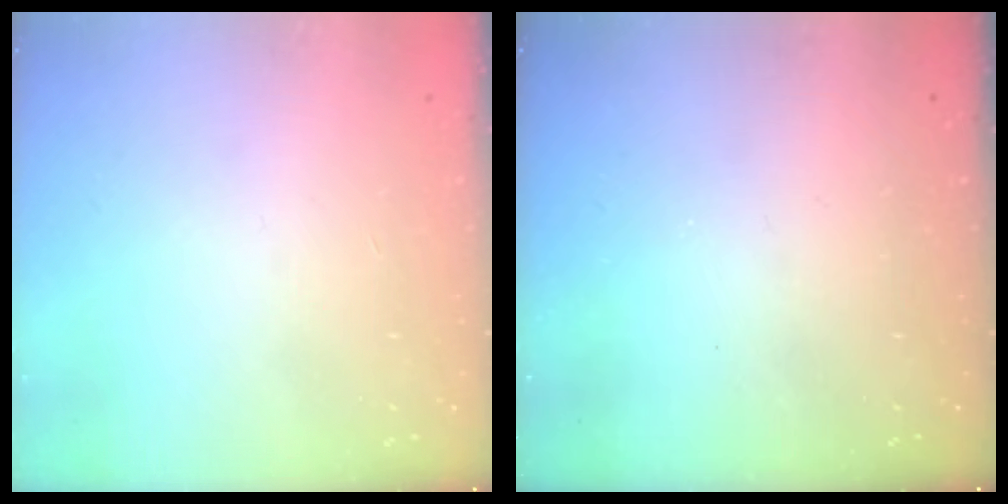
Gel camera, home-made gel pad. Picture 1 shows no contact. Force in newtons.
{"total": 0.0}